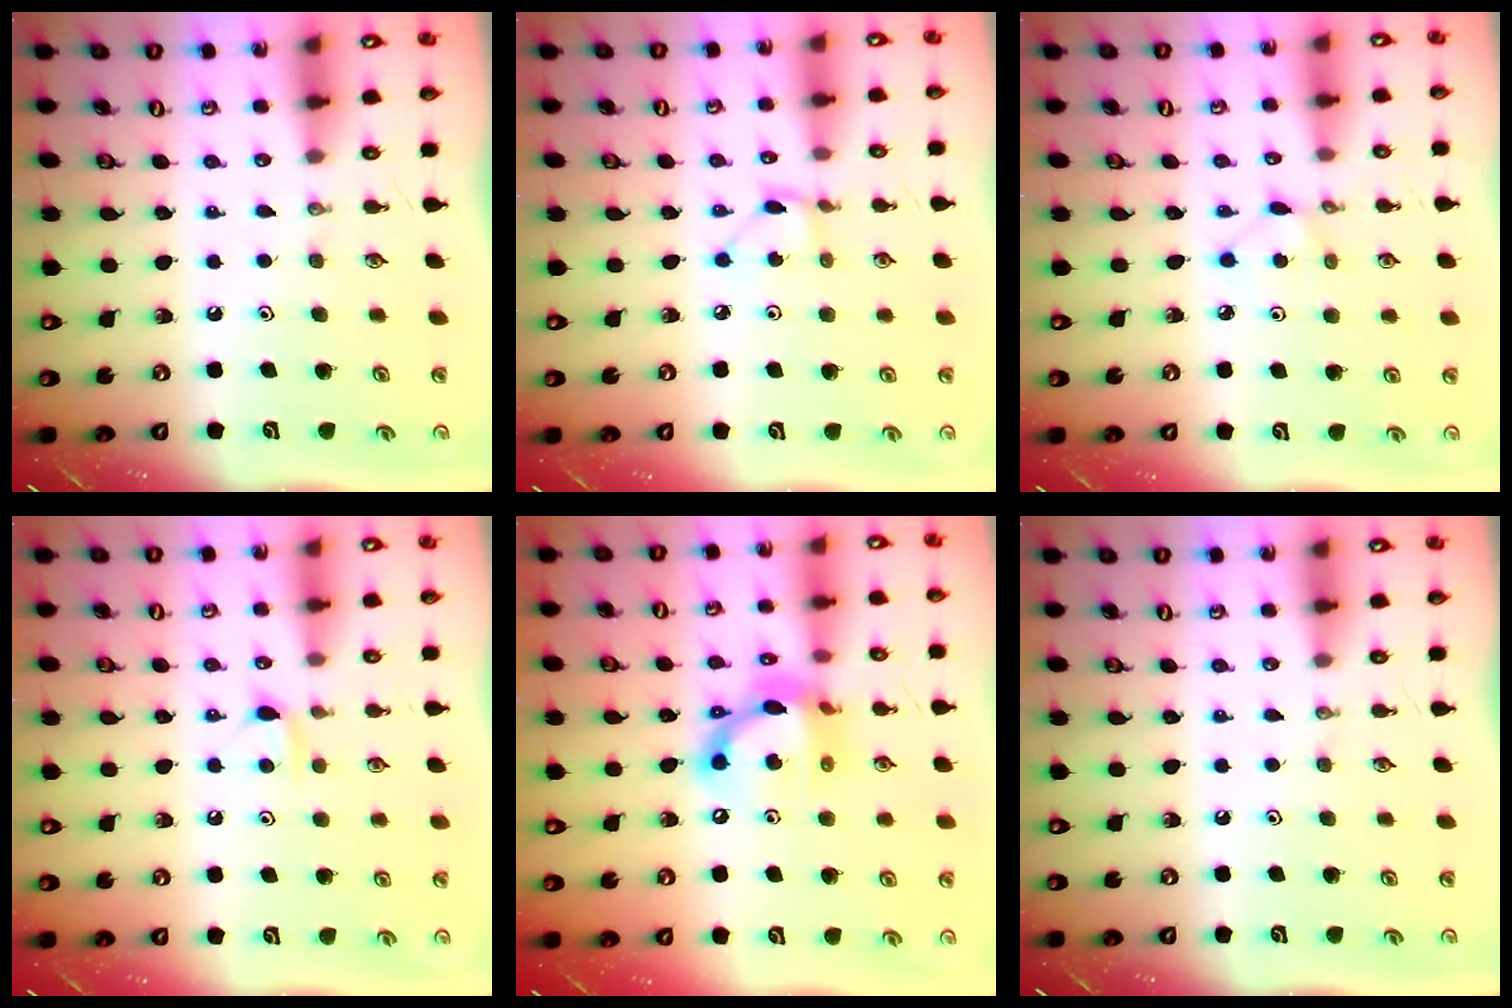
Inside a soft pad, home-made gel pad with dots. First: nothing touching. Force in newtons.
{"total": 2.1, "press": 2.0, "slide": 0.2}
{"total": 2.1, "press": 2.1, "slide": 0.3}
{"total": 4.2, "press": 4.2, "slide": 0.6}
{"total": 13.9, "press": 13.9, "slide": 0.7}
{"total": 0.0}